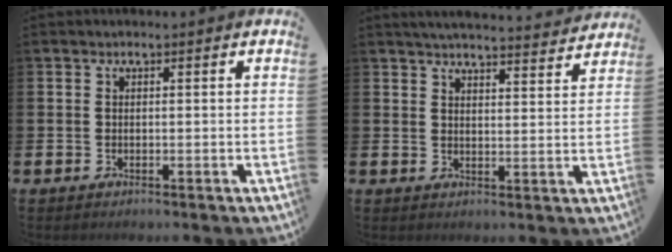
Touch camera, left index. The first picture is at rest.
{"total": 4.6, "force": [4.6, 0.1, 0.7], "torque": [-0.021, -0.030, 0.080]}